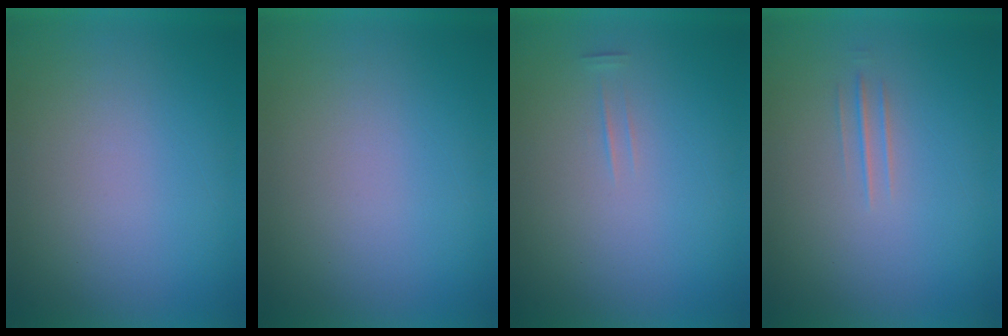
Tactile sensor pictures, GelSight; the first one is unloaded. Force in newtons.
{"total": 0.0}
{"total": 1.3}
{"total": 1.4}